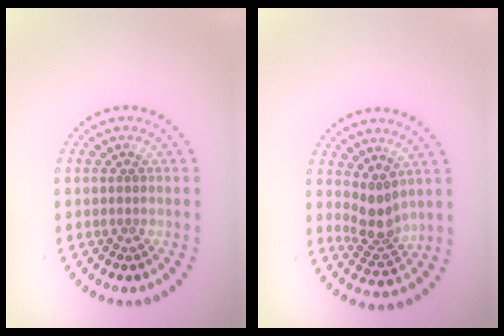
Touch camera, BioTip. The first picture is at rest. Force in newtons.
{"total": 2.7, "press": 2.1, "slide": 1.8}